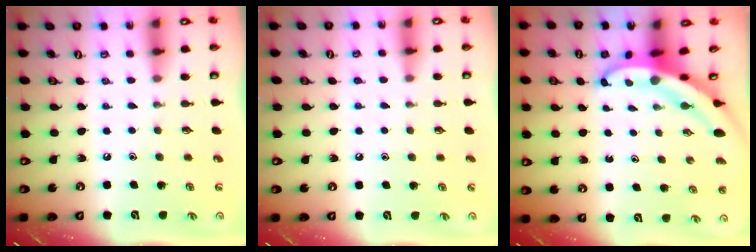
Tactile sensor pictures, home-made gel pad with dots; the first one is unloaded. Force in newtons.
{"total": 3.6, "press": 3.6, "slide": 0.4}
{"total": 5.4, "press": 5.4, "slide": 0.5}